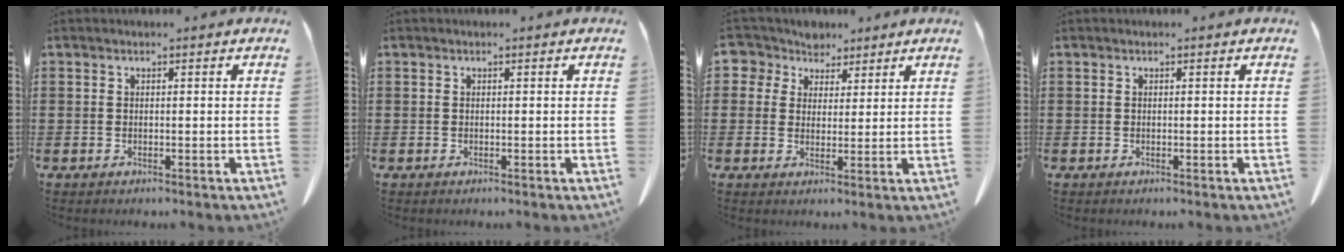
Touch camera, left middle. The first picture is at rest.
{"total": 0.0}
{"total": 5.2, "force": [3.5, 3.7, 0.7], "torque": [-0.033, -0.004, 0.062]}
{"total": 0.0}